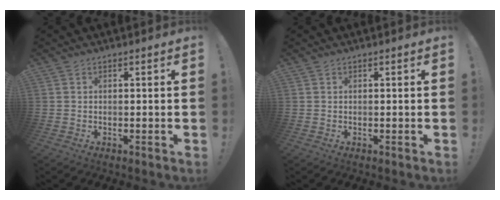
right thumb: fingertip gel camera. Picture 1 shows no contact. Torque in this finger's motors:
{"motor_torque": [0.08, -0.02, -0.04, 0.10, 0.10]}